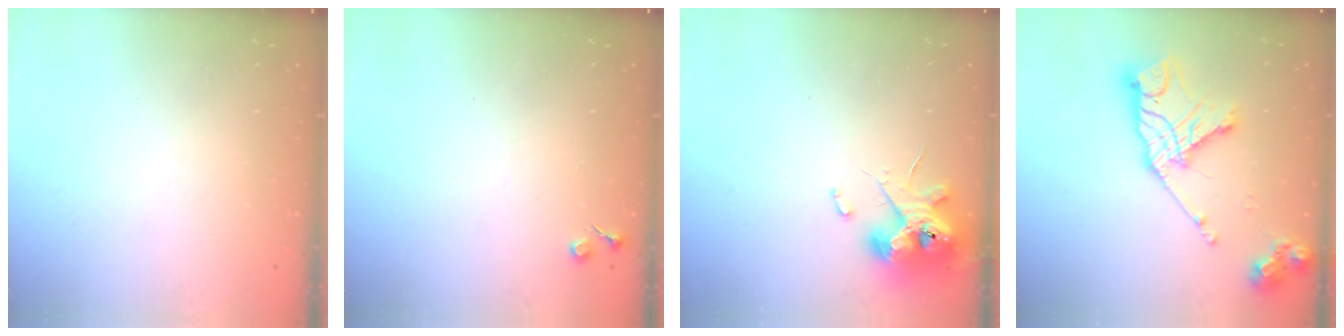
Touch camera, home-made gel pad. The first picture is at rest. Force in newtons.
{"total": 4.0, "press": 4.0, "slide": 0.6}
{"total": 11.6, "press": 11.5, "slide": 1.7}
{"total": 17.8, "press": 17.7, "slide": 1.5}